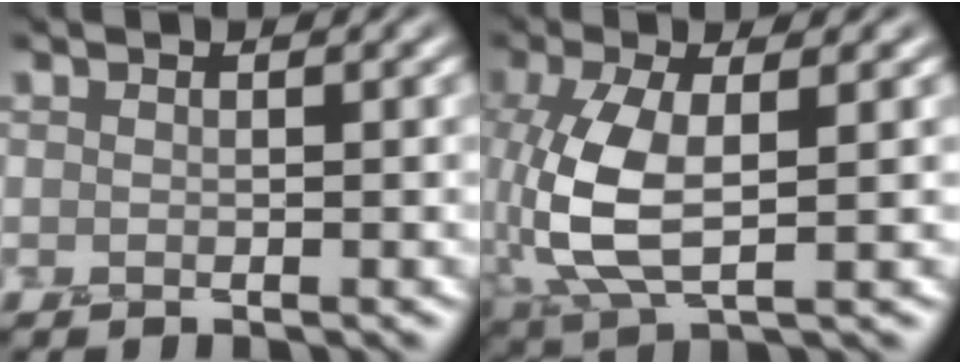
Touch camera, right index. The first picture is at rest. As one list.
[{"total": 7.6, "force": [-0.3, 3.3, 6.8], "torque": [-0.166, -0.001, -0.004]}]